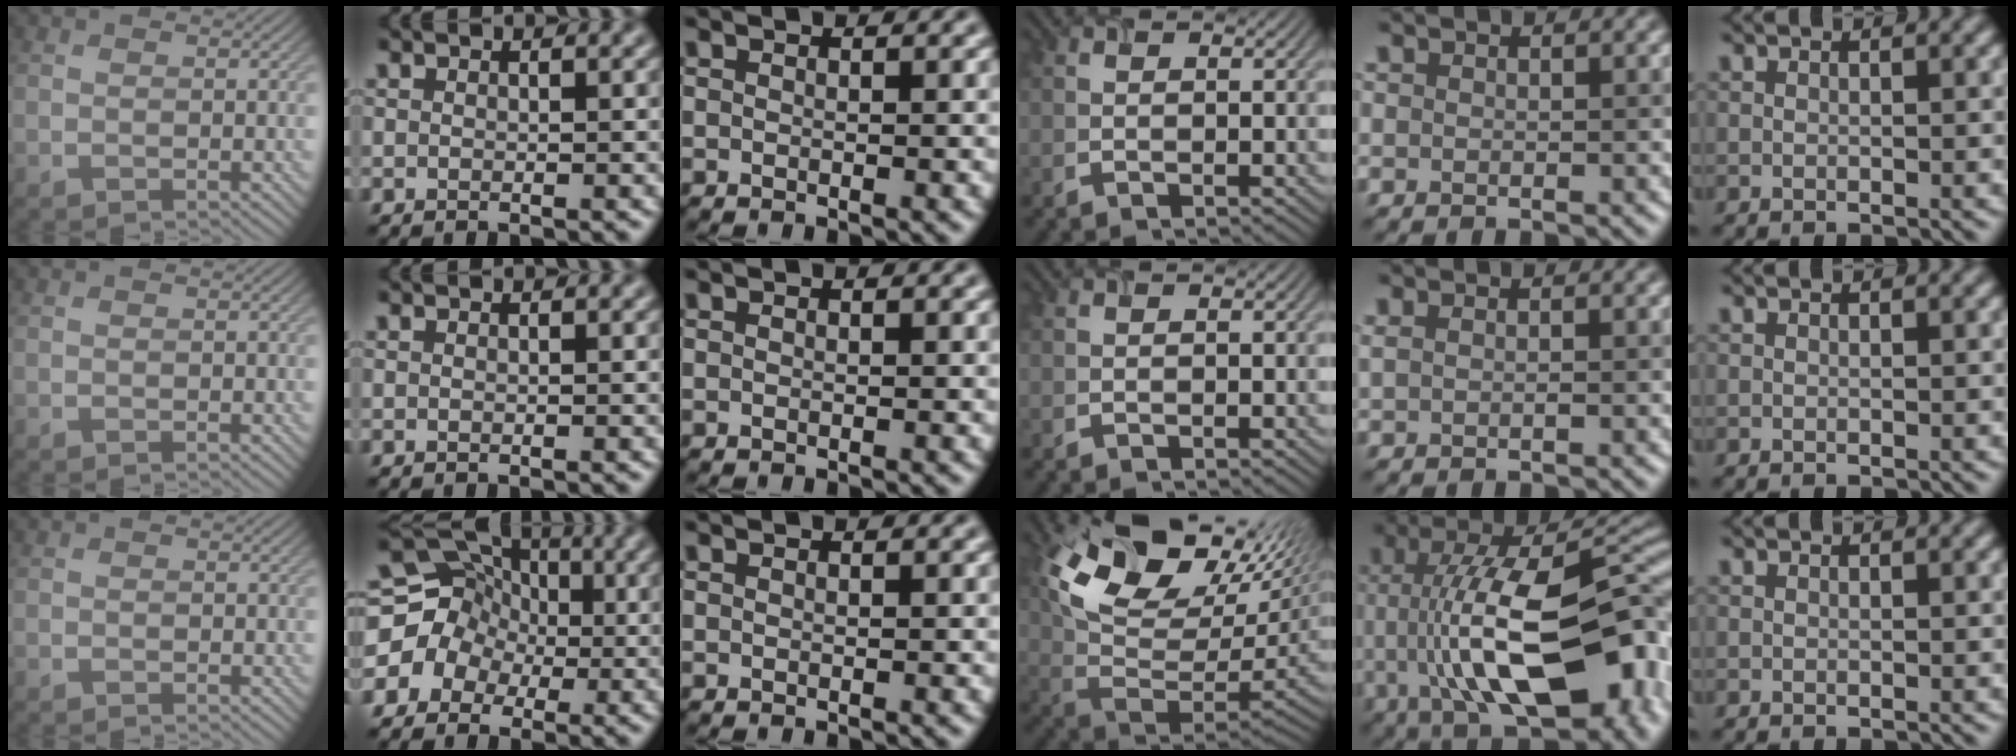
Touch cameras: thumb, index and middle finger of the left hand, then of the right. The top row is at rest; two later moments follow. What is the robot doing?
{"motion": "extract", "object": "airpods case & airpods"}